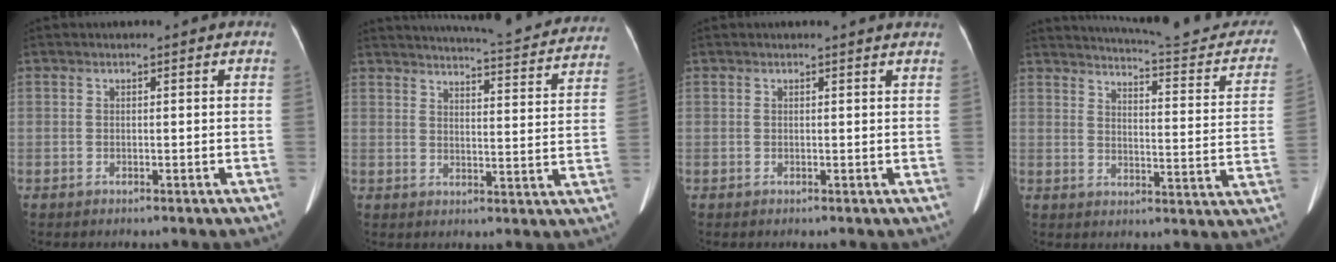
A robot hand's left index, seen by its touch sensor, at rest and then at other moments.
{"total": 24.1, "force": [22.6, 2.2, 8.1], "torque": [-0.115, -0.055, 0.267]}
{"total": 2.0, "force": [1.9, -0.2, 0.5], "torque": [-0.013, -0.003, 0.015]}
{"total": 20.0, "force": [18.6, 2.4, 6.9], "torque": [-0.086, -0.055, 0.218]}